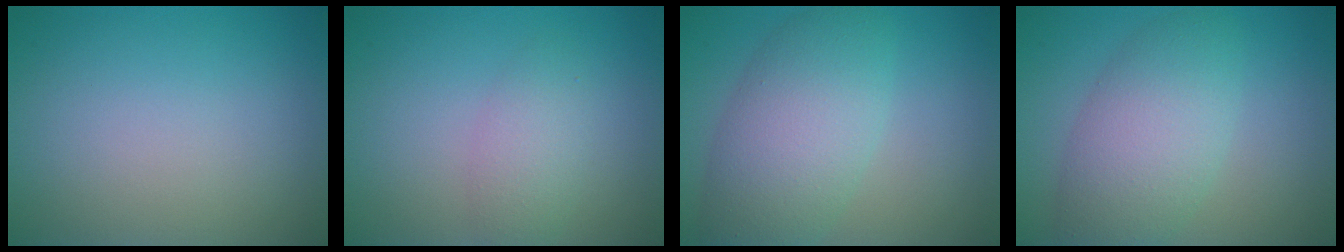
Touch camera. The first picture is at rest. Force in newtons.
{"total": 2.4, "press": 2.4, "slide": 0.1}
{"total": 6.7, "press": 6.7, "slide": 0.3}
{"total": 6.0, "press": 6.0, "slide": 0.1}